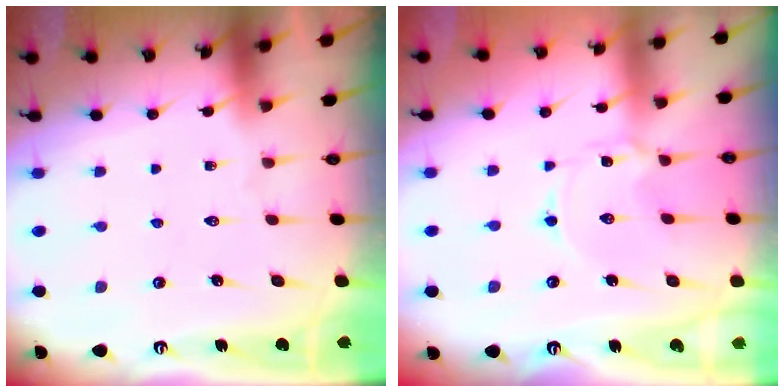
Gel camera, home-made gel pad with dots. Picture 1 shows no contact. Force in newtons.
{"total": 0.8, "press": 0.8, "slide": 0.1}